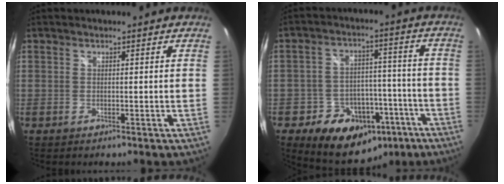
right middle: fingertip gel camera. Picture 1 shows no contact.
{"total": 16.0, "force": [-9.1, 11.5, 6.5], "torque": [-0.131, 0.034, -0.105]}